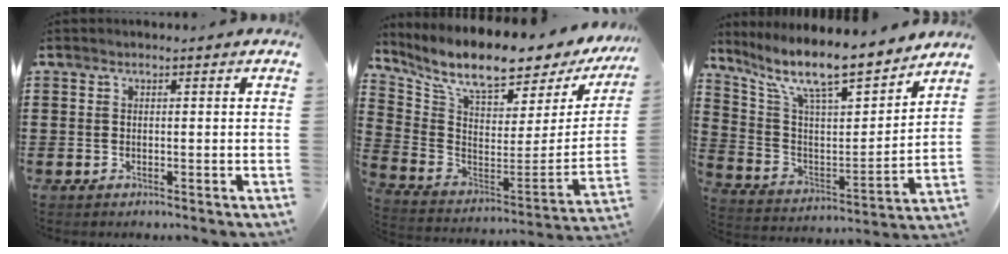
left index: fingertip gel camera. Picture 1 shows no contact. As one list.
[{"total": 9.1, "force": [7.3, 1.6, 5.1], "torque": [-0.117, -0.067, 0.121]}, {"total": 10.8, "force": [9.0, 2.2, 5.6], "torque": [-0.140, -0.058, 0.149]}]